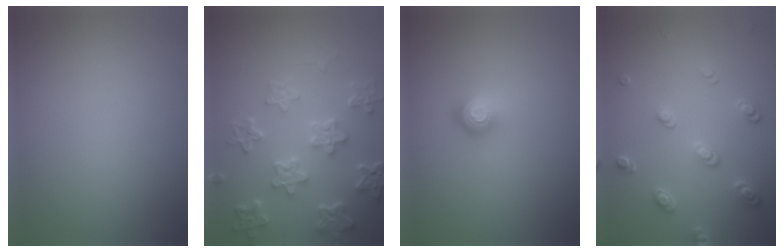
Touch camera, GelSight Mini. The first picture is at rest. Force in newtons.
{"total": 5.8, "press": 4.5, "slide": 3.6}
{"total": 2.0, "press": 1.5, "slide": 1.4}
{"total": 2.6, "press": 2.5, "slide": 0.8}